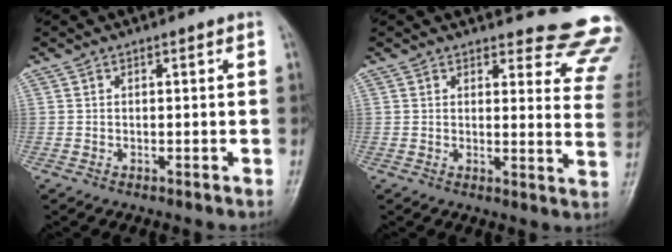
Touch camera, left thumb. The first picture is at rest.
{"total": 14.7, "force": [14.2, 3.1, 2.5], "torque": [0.026, -0.139, 0.128]}